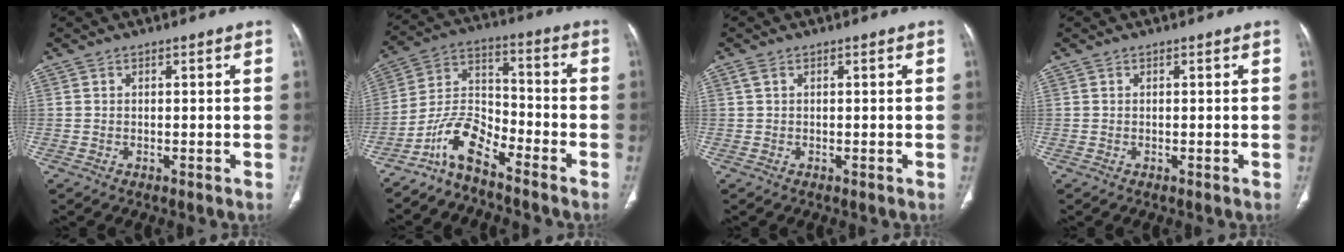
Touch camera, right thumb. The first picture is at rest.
{"total": 8.8, "force": [-7.0, 2.9, 4.6], "torque": [-0.091, 0.074, -0.146]}
{"total": 0.8, "force": [0.3, 0.4, 0.5], "torque": [-0.013, 0.008, 0.008]}
{"total": 0.0}